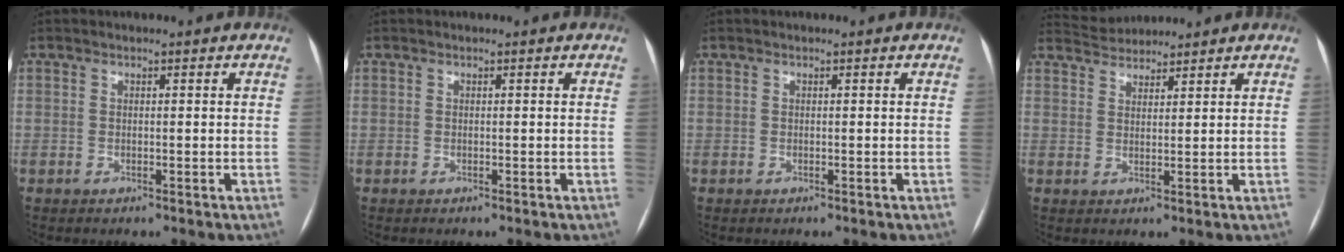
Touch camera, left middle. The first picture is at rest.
{"total": 0.0}
{"total": 0.0}
{"total": 4.0, "force": [4.0, 0.5, -0.1], "torque": [-0.005, 0.025, 0.073]}